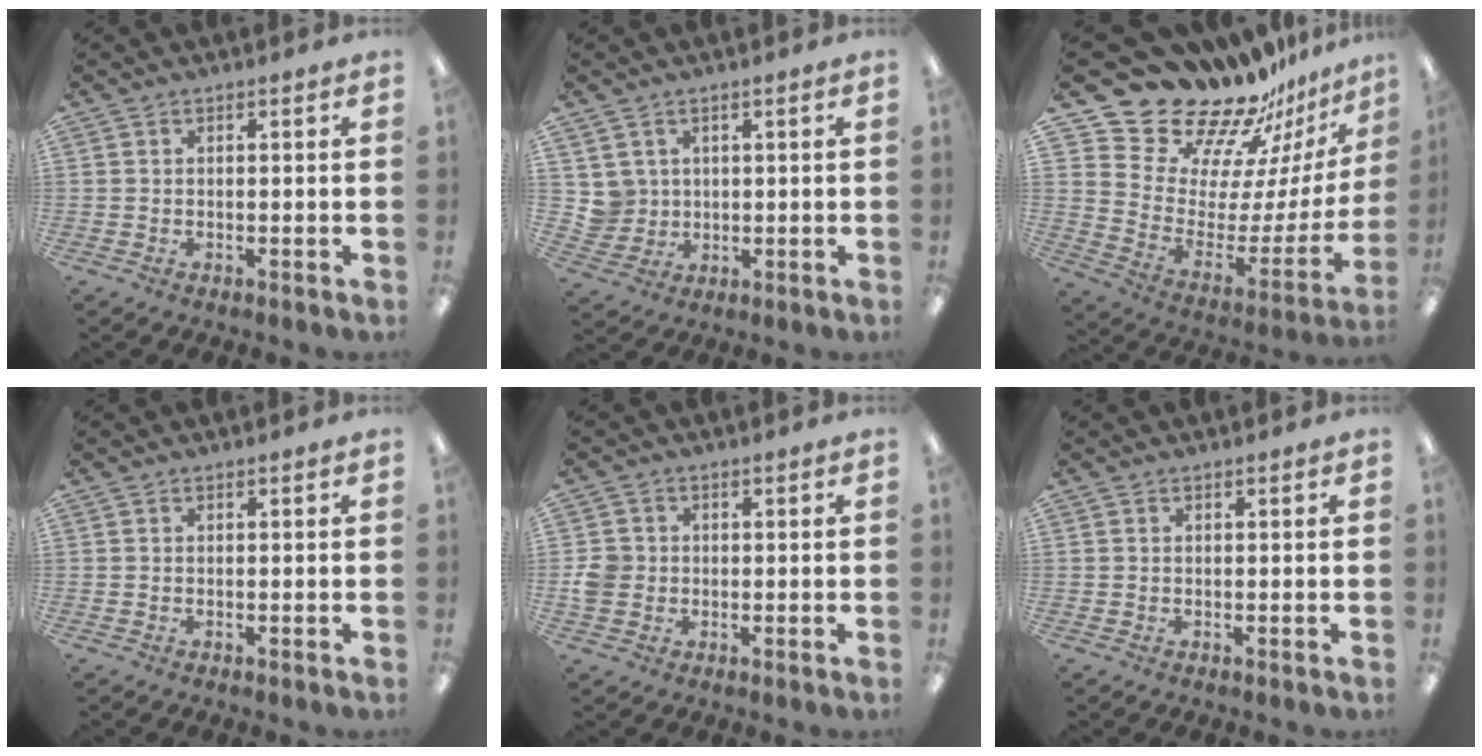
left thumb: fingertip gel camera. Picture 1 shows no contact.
{"total": 4.7, "force": [2.3, 4.1, -0.2], "torque": [-0.008, -0.004, 0.046]}
{"total": 21.5, "force": [19.4, 8.1, 4.5], "torque": [-0.073, -0.174, 0.360]}
{"total": 0.0}
{"total": 4.4, "force": [-0.1, 4.2, 1.3], "torque": [-0.020, 0.008, 0.000]}
{"total": 0.0}